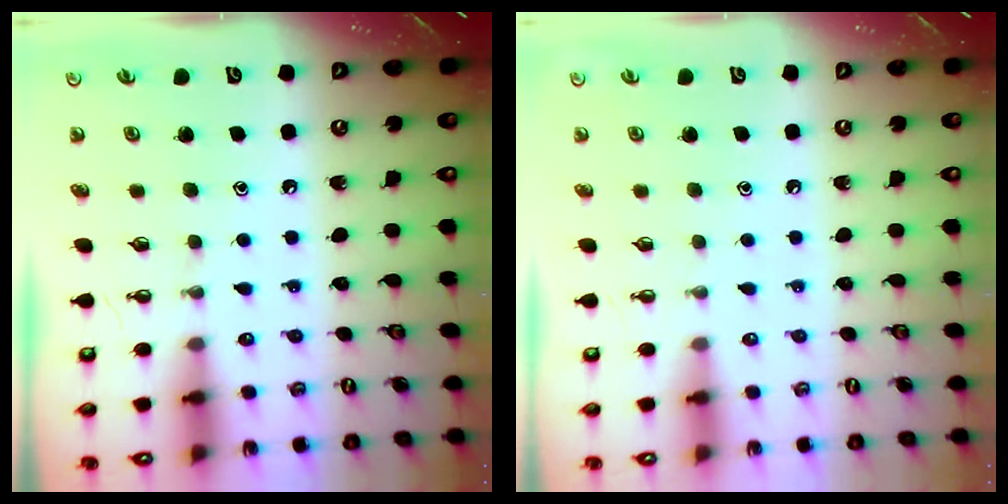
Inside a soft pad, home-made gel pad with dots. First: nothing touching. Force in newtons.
{"total": 0.0}